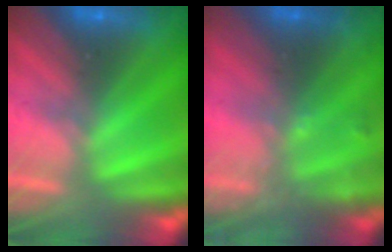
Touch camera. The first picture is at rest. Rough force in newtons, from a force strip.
{"total": 2.0}